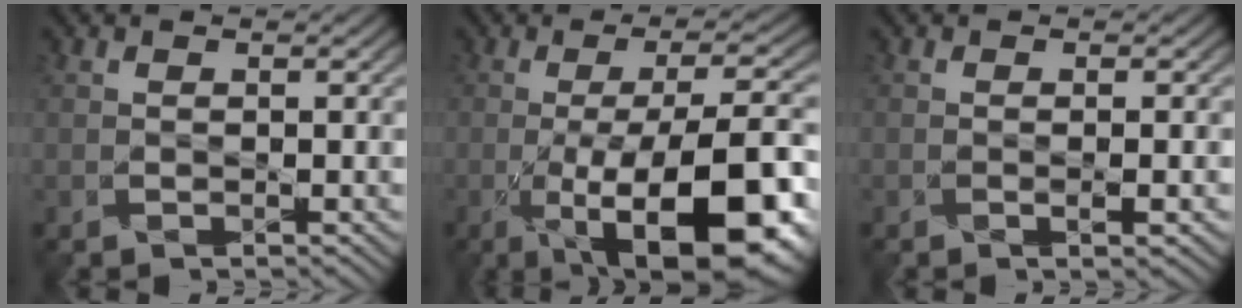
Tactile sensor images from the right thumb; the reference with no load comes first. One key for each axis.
{"total": 16.6, "fx": -6.4, "fy": 5.2, "fz": 14.4, "tx": -0.198, "ty": 0.000, "tz": -0.088}
{"total": 1.9, "fx": -1.0, "fy": 0.1, "fz": 1.6, "tx": -0.027, "ty": -0.004, "tz": -0.015}